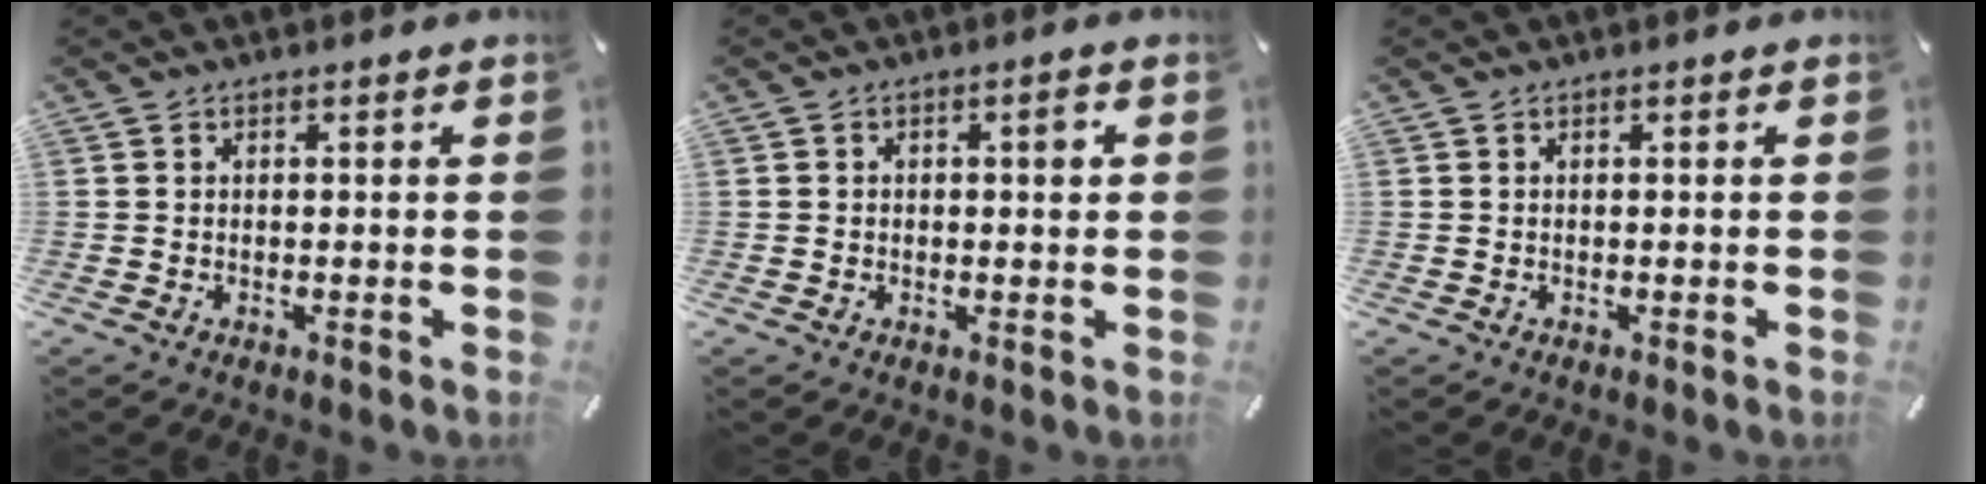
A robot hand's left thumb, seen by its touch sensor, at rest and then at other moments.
{"total": 2.6, "force": [0.4, 1.4, 2.1], "torque": [-0.028, 0.004, 0.000]}
{"total": 0.0}